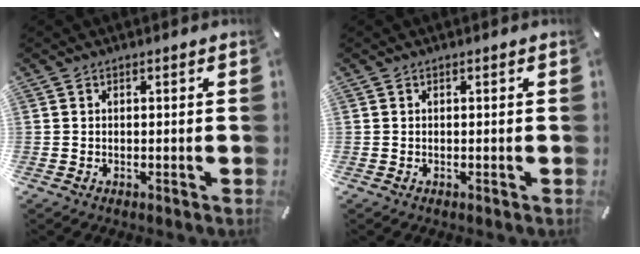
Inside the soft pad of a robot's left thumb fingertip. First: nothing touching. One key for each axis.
{"total": 0.0}